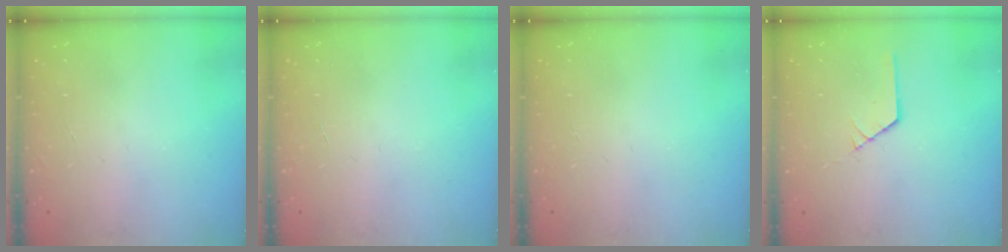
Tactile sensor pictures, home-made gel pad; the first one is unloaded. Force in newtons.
{"total": 0.0}
{"total": 0.0}
{"total": 1.0, "press": 1.0, "slide": 0.1}